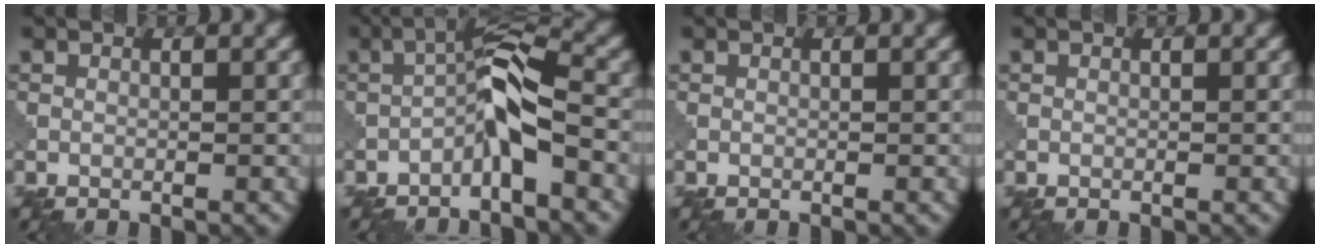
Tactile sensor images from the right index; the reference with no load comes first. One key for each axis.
{"total": 4.6, "fx": -2.0, "fy": 1.0, "fz": 4.0, "tx": -0.074, "ty": 0.021, "tz": -0.044}
{"total": 0.0}
{"total": 0.0}